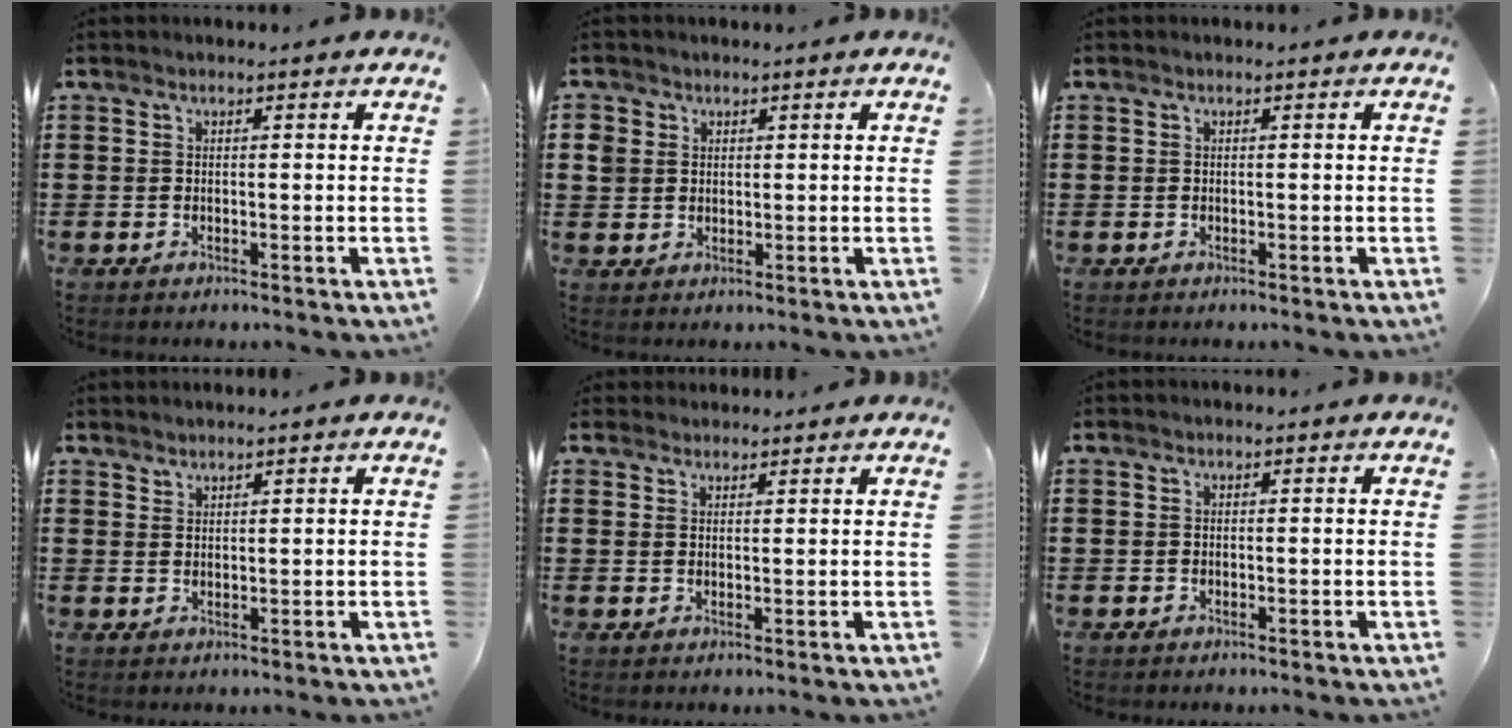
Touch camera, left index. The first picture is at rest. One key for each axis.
{"total": 2.4, "fx": 0.8, "fy": 2.3, "fz": 0.2, "tx": -0.015, "ty": 0.011, "tz": 0.012}
{"total": 0.0}
{"total": 1.5, "fx": 1.5, "fy": 0.0, "fz": -0.1, "tx": -0.001, "ty": -0.001, "tz": 0.029}
{"total": 1.7, "fx": 1.6, "fy": 0.5, "fz": 0.0, "tx": -0.003, "ty": 0.004, "tz": 0.033}
{"total": 0.0}